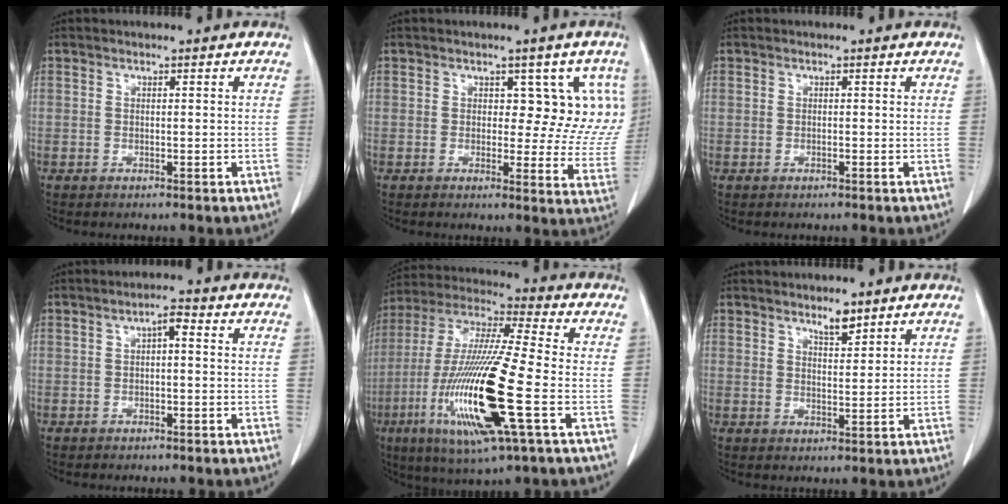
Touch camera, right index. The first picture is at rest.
{"total": 8.9, "force": [3.1, 5.1, 6.6], "torque": [-0.042, 0.003, 0.031]}
{"total": 0.0}
{"total": 2.2, "force": [0.2, 0.7, 2.0], "torque": [-0.034, 0.009, 0.003]}
{"total": 20.6, "force": [-5.8, 1.3, 19.8], "torque": [-0.428, -0.030, -0.111]}
{"total": 2.9, "force": [2.4, 0.8, 1.5], "torque": [-0.030, -0.005, 0.041]}